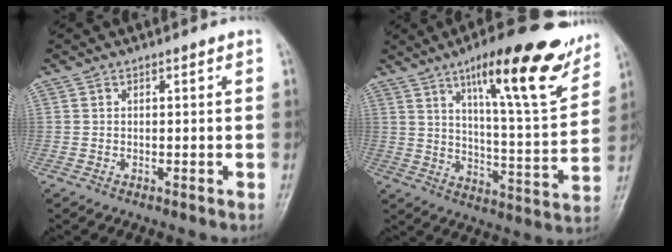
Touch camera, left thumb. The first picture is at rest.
{"total": 20.4, "force": [12.6, 4.4, 15.5], "torque": [-0.193, -0.059, 0.192]}